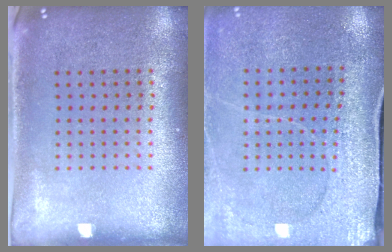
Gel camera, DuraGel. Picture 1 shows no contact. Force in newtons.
{"total": 2.9, "press": 2.9, "slide": 0.4}